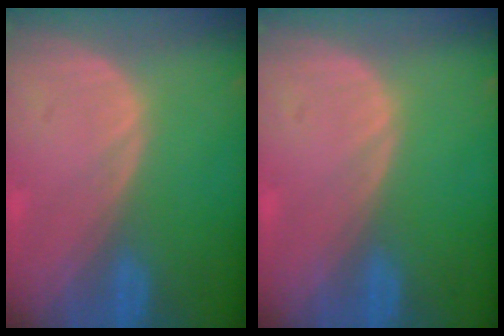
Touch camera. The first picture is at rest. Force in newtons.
{"total": 0.0}